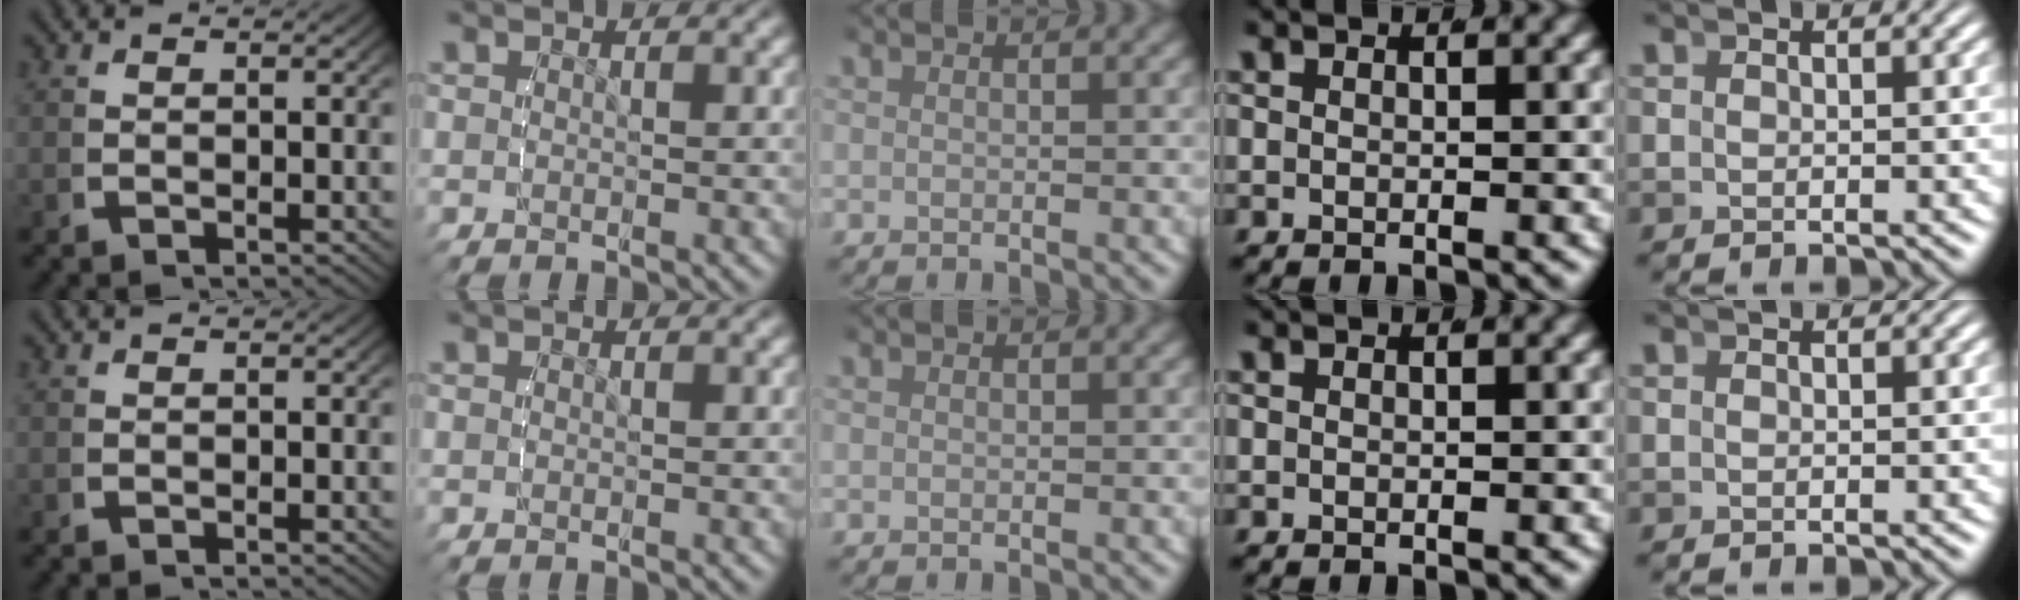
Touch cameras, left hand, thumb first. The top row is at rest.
{}